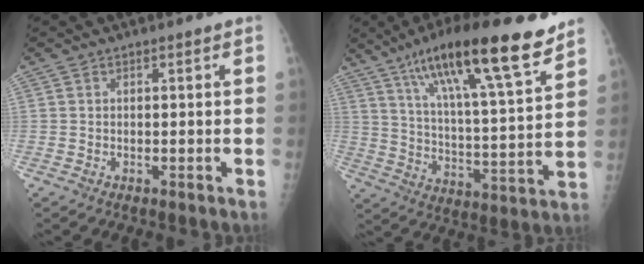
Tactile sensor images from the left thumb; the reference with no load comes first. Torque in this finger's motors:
{"motor_torque": [0.37, 0.37, 1.55, -1.22, 0.20]}